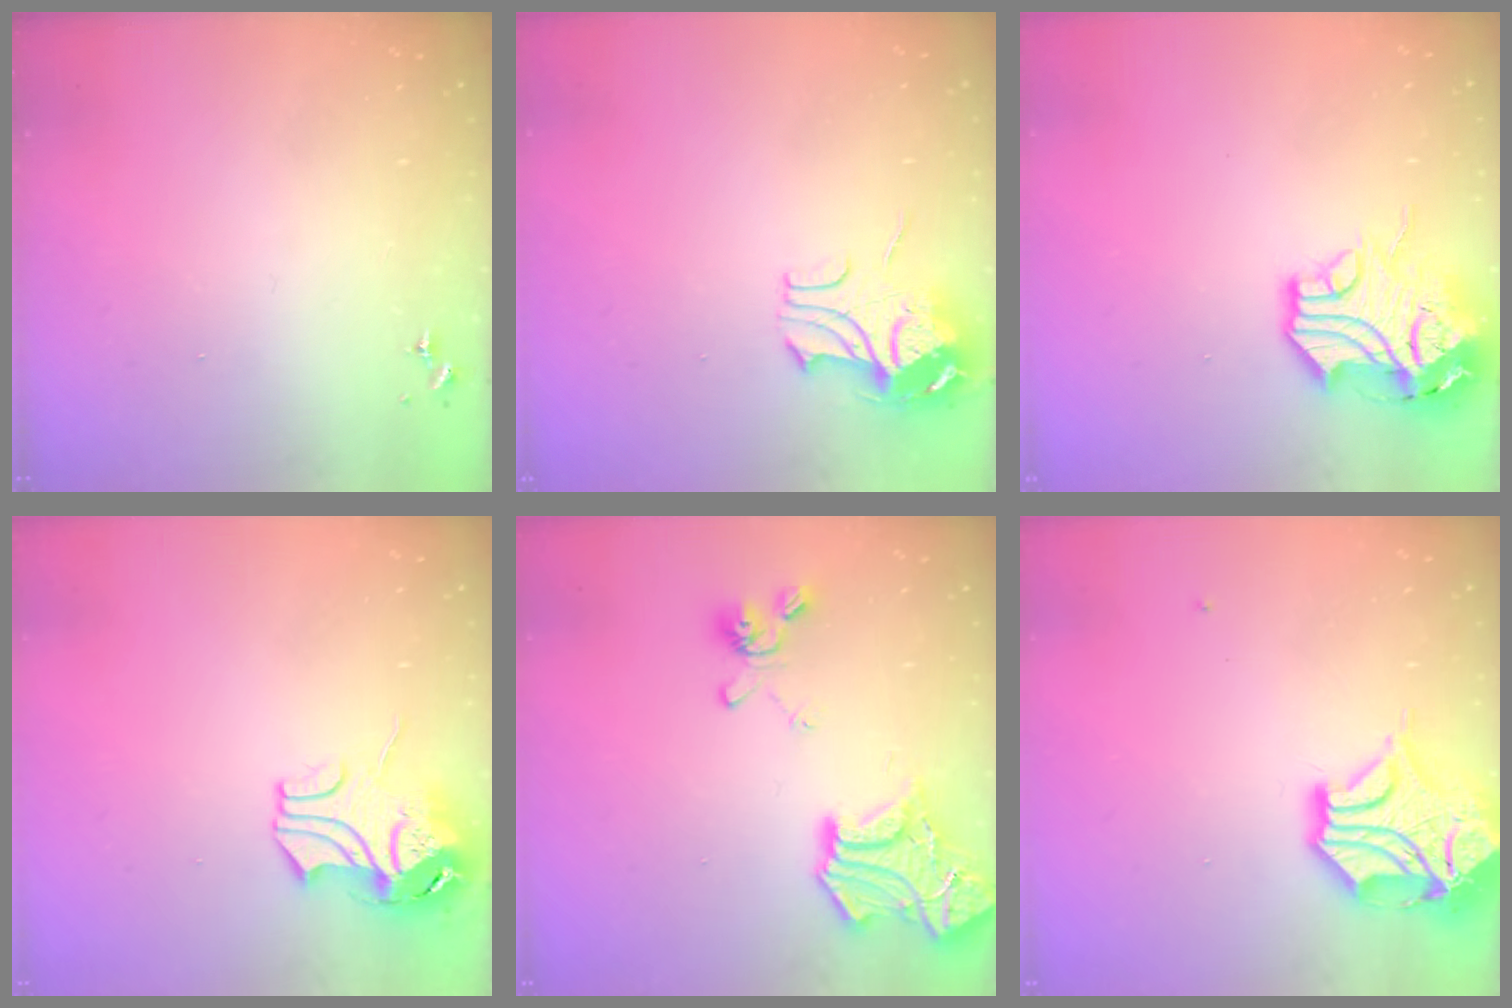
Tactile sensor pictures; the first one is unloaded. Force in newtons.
{"total": 9.6, "press": 9.6, "slide": 1.1}
{"total": 15.4, "press": 15.3, "slide": 2.0}
{"total": 10.8, "press": 10.7, "slide": 1.3}
{"total": 19.7, "press": 19.6, "slide": 1.9}
{"total": 15.0, "press": 14.8, "slide": 2.2}